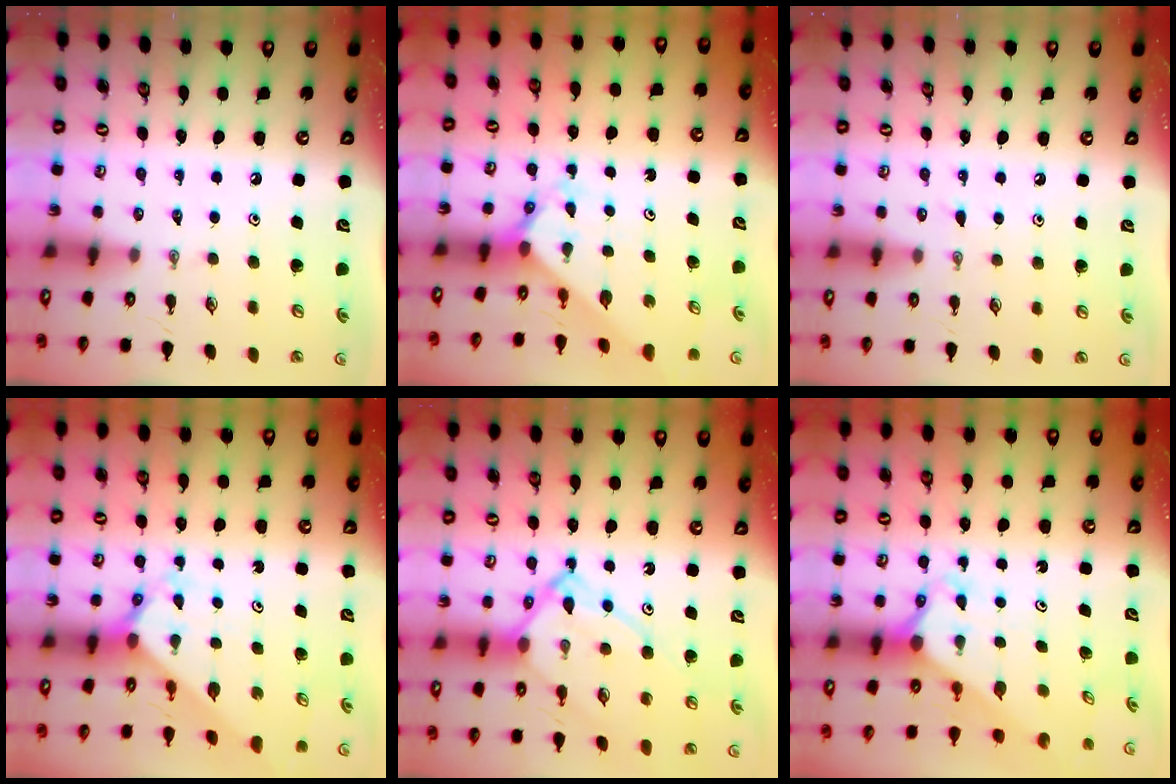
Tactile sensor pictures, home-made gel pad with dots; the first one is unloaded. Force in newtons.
{"total": 2.1, "press": 2.1, "slide": 0.1}
{"total": 4.4, "press": 4.4, "slide": 0.6}
{"total": 2.1, "press": 2.1, "slide": 0.1}
{"total": 12.9, "press": 12.8, "slide": 1.1}
{"total": 2.7, "press": 2.7, "slide": 0.1}